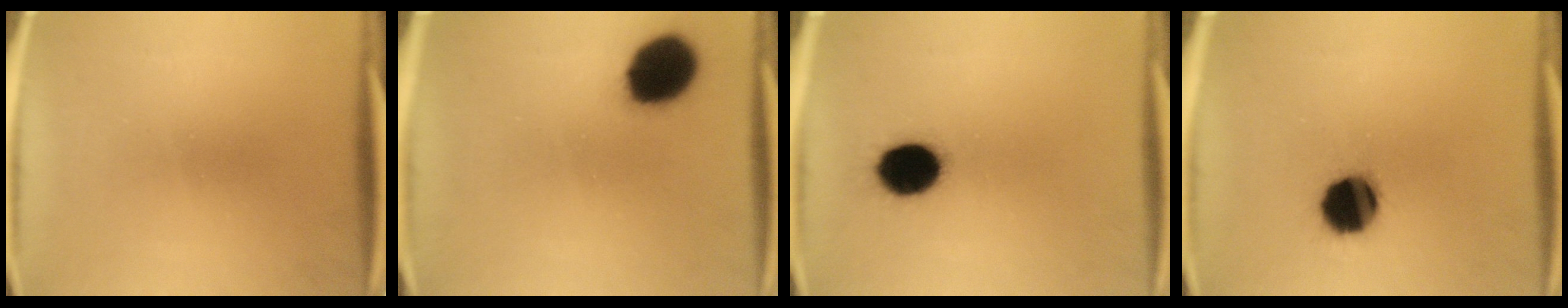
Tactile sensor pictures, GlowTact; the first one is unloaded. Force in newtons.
{"total": 14.5}
{"total": 11.6}
{"total": 12.6}